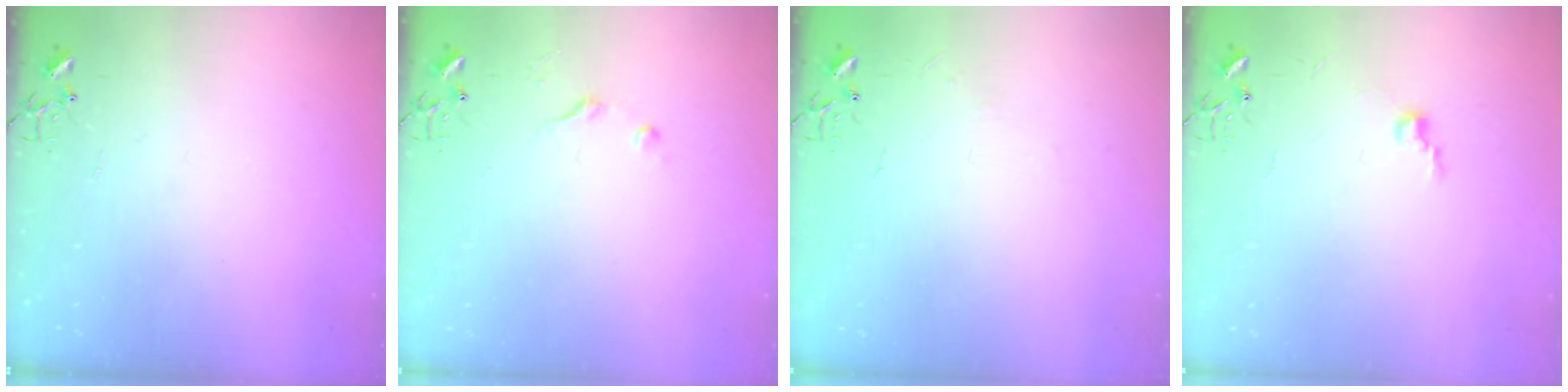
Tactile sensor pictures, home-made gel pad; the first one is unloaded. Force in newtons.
{"total": 4.7, "press": 4.6, "slide": 0.5}
{"total": 2.7, "press": 2.7, "slide": 0.4}
{"total": 6.8, "press": 6.8, "slide": 0.8}